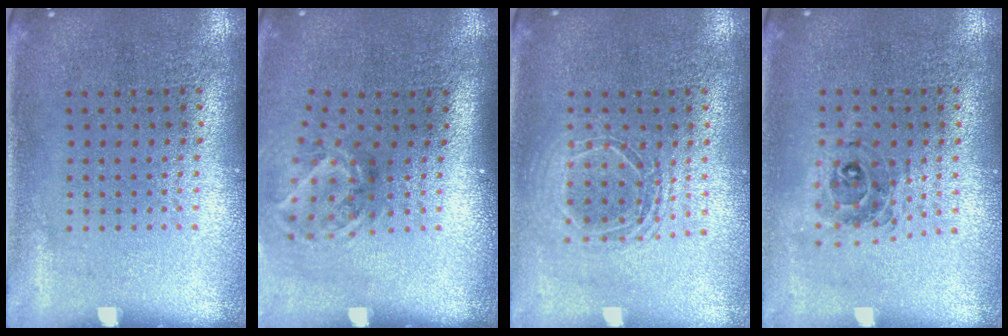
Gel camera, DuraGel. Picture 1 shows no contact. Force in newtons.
{"total": 2.0, "press": 1.3, "slide": 1.5}
{"total": 1.6, "press": 1.4, "slide": 0.8}
{"total": 0.5, "press": 0.5, "slide": 0.0}